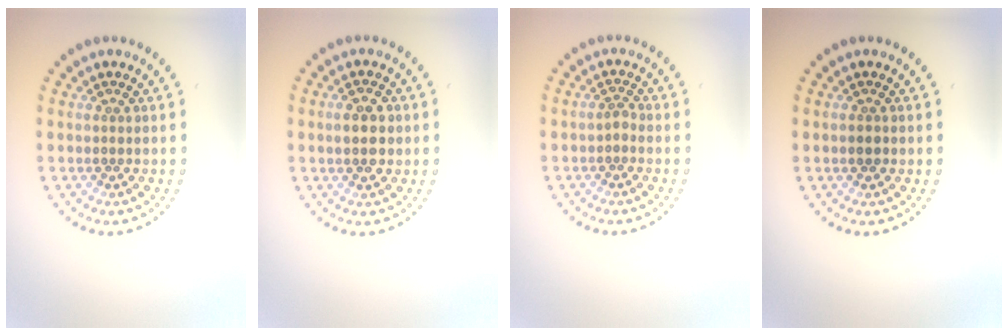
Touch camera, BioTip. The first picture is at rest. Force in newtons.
{"total": 2.9, "press": 2.9, "slide": 0.1}
{"total": 0.9, "press": 0.6, "slide": 0.6}
{"total": 0.9, "press": 0.8, "slide": 0.3}